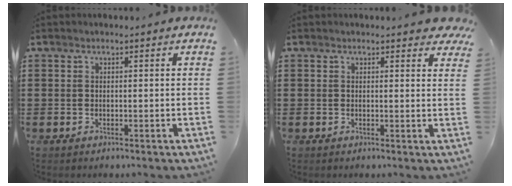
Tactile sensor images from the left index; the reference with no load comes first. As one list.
[{"total": 1.6, "force": [1.4, 0.5, 0.6], "torque": [-0.008, 0.002, 0.026]}]